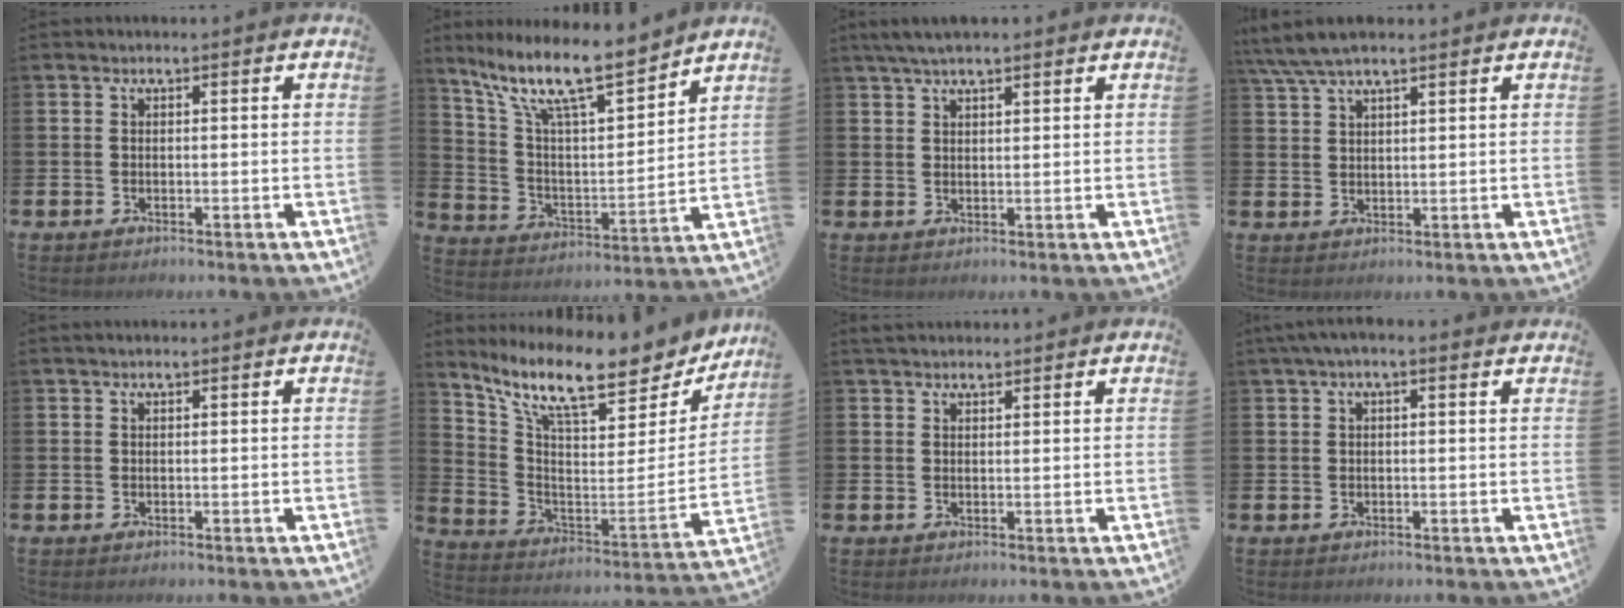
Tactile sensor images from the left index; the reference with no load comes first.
{"total": 12.6, "force": [10.2, 2.8, 6.9], "torque": [-0.156, -0.061, 0.175]}
{"total": 3.9, "force": [3.2, 1.0, 1.9], "torque": [-0.039, -0.001, 0.059]}
{"total": 5.0, "force": [4.1, 1.1, 2.6], "torque": [-0.064, -0.005, 0.076]}
{"total": 0.6, "force": [0.5, 0.1, 0.3], "torque": [-0.001, 0.001, 0.009]}
{"total": 11.8, "force": [9.8, 2.8, 6.0], "torque": [-0.144, -0.073, 0.165]}
{"total": 2.2, "force": [2.0, 0.7, 0.4], "torque": [-0.001, -0.004, 0.035]}
{"total": 1.6, "force": [1.0, 0.3, 1.2], "torque": [-0.013, 0.000, 0.015]}